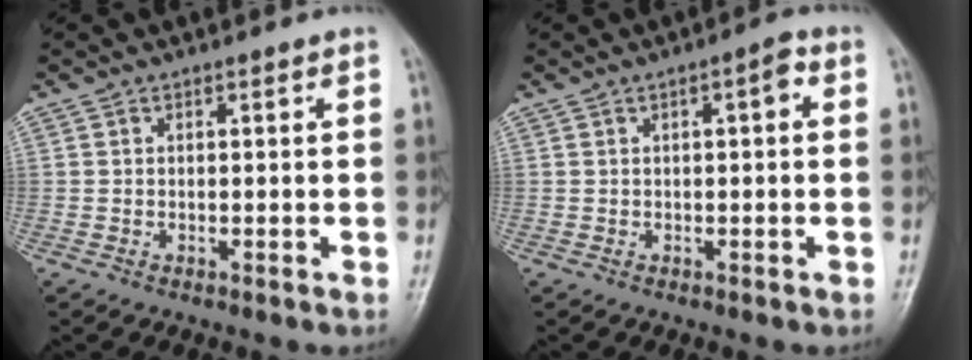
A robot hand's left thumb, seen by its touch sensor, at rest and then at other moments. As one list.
[{"total": 3.0, "force": [0.8, 1.0, 2.7], "torque": [-0.038, 0.007, 0.006]}]